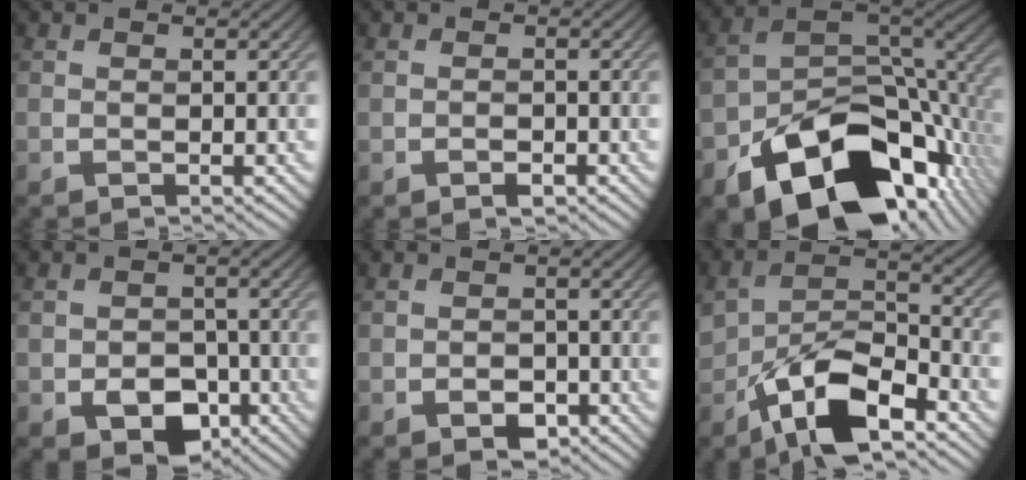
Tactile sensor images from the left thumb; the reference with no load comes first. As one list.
[{"total": 1.3, "force": [-0.8, 0.7, 0.7], "torque": [-0.012, -0.001, -0.014]}, {"total": 16.5, "force": [-8.8, 9.6, 10.2], "torque": [-0.162, -0.038, -0.138]}, {"total": 6.0, "force": [-2.7, 4.3, 3.2], "torque": [-0.055, -0.015, -0.043]}, {"total": 2.8, "force": [-1.3, 2.0, 1.5], "torque": [-0.025, -0.007, -0.020]}, {"total": 10.6, "force": [-5.3, 5.3, 7.6], "torque": [-0.152, -0.015, -0.092]}]